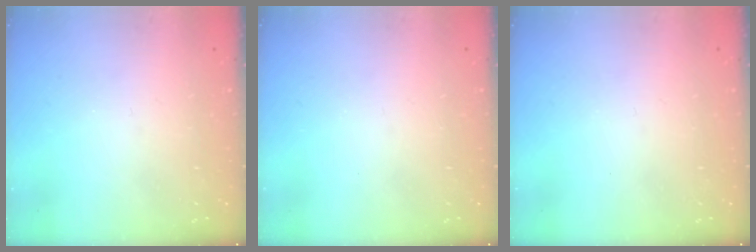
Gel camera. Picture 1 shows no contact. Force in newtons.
{"total": 0.0}
{"total": 0.0}